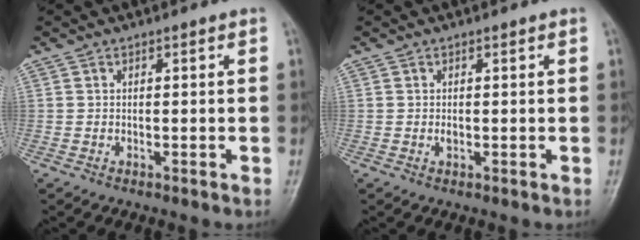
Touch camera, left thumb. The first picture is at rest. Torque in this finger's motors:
{"motor_torque": [0.19, 0.33, 0.43, 0.28, 0.00]}